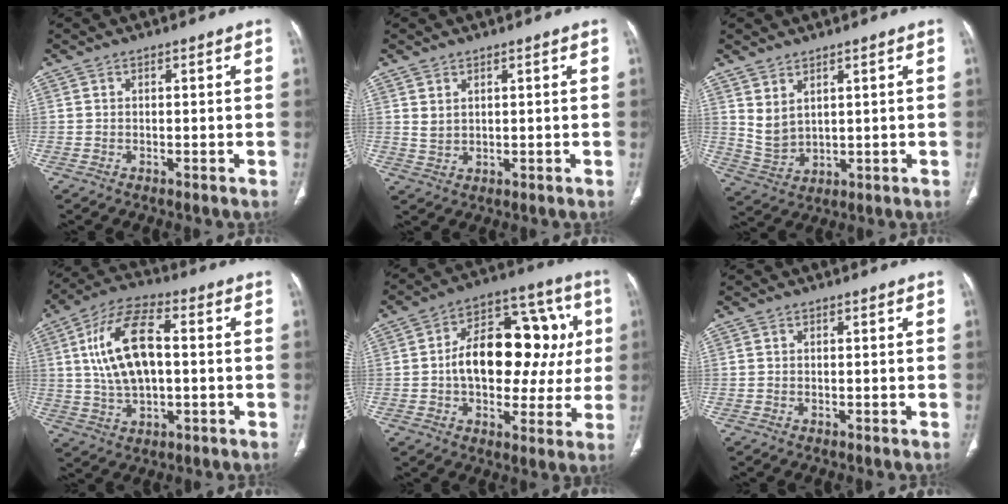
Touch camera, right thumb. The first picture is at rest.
{"total": 2.3, "force": [1.2, 1.5, 1.3], "torque": [-0.016, -0.009, 0.032]}
{"total": 5.1, "force": [2.8, 2.9, 3.1], "torque": [-0.049, -0.022, 0.069]}
{"total": 14.6, "force": [1.7, 7.2, 12.6], "torque": [-0.237, 0.018, 0.029]}
{"total": 21.3, "force": [1.6, 12.8, 16.9], "torque": [-0.201, 0.037, 0.023]}
{"total": 0.0}